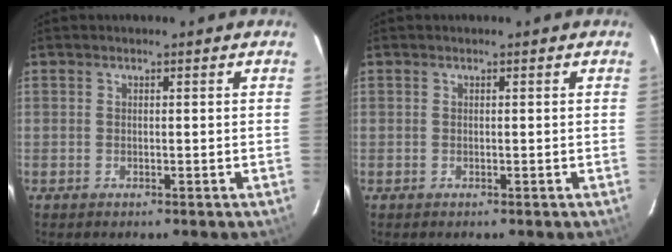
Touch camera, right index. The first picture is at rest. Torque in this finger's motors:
{"motor_torque": [0.12, -0.13, 0.11, 0.02]}